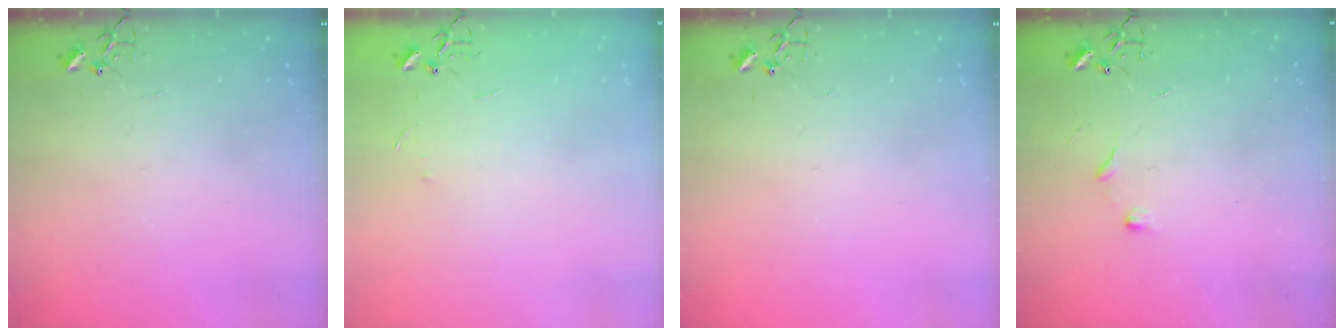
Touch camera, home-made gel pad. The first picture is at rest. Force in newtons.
{"total": 3.2, "press": 3.2, "slide": 0.4}
{"total": 0.0}
{"total": 4.3, "press": 4.3, "slide": 0.6}